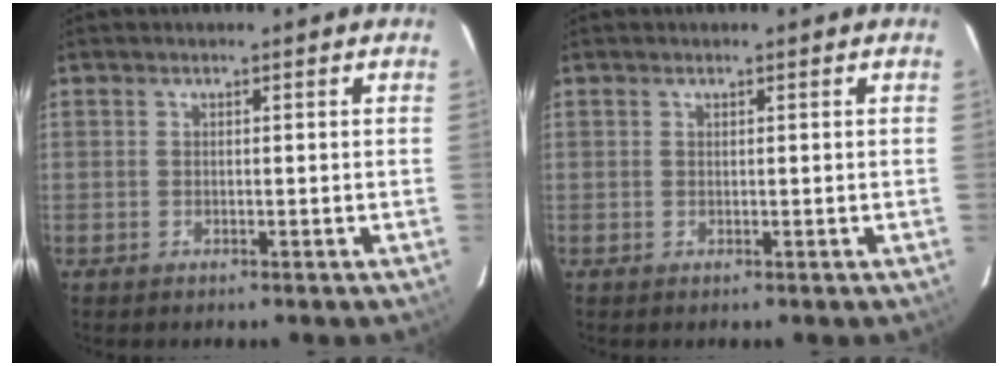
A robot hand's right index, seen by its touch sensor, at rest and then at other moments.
{"total": 0.0}